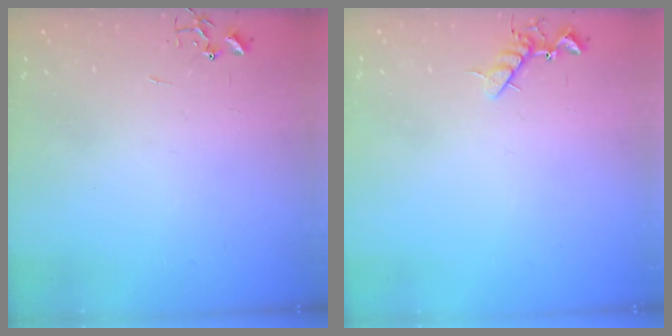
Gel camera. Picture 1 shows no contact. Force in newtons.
{"total": 7.0, "press": 6.9, "slide": 1.1}